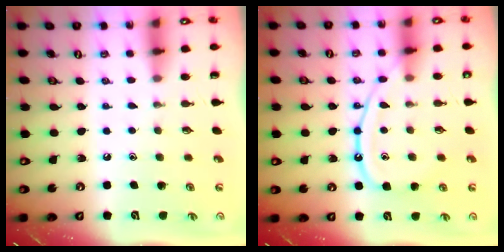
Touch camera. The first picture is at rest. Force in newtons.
{"total": 13.7, "press": 13.6, "slide": 1.3}